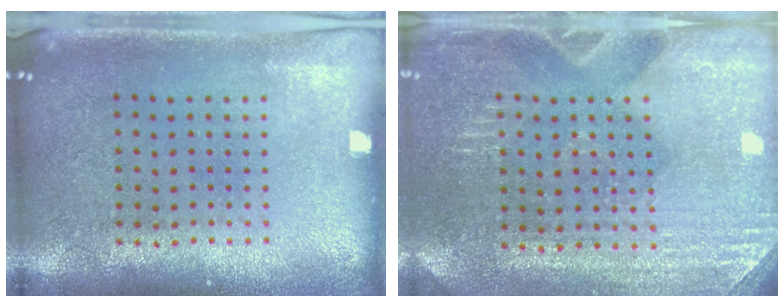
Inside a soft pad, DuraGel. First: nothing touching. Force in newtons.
{"total": 3.0, "press": 2.9, "slide": 0.3}